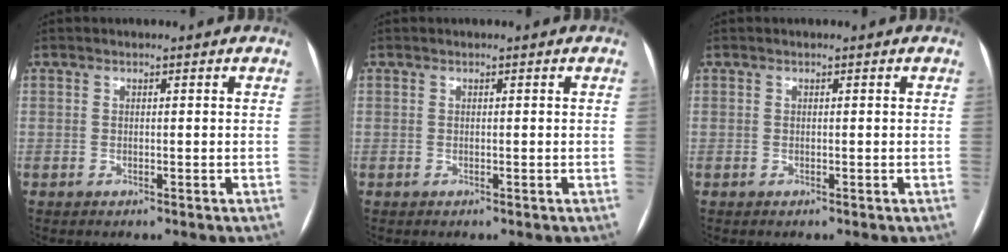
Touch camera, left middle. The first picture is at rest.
{"total": 0.0}
{"total": 0.0}